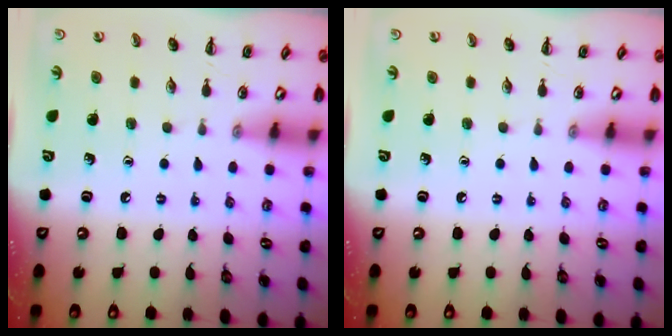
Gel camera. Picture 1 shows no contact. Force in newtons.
{"total": 0.0}